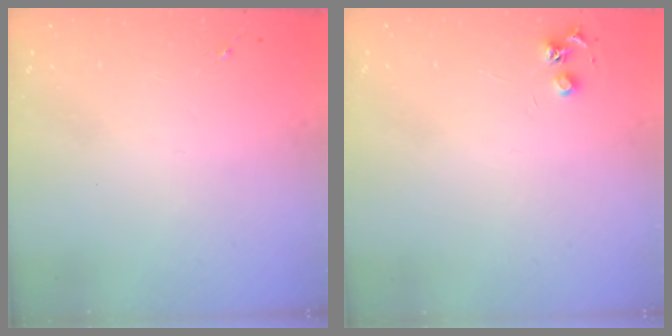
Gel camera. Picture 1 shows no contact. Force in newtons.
{"total": 4.1, "press": 4.1, "slide": 0.5}